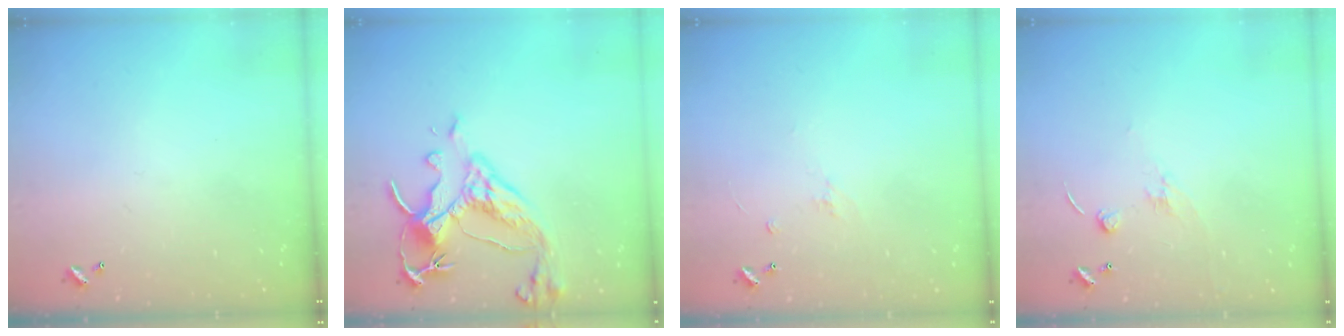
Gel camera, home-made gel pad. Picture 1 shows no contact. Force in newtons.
{"total": 7.5, "press": 7.3, "slide": 1.5}
{"total": 4.4, "press": 4.4, "slide": 0.6}
{"total": 2.3, "press": 2.3, "slide": 0.5}